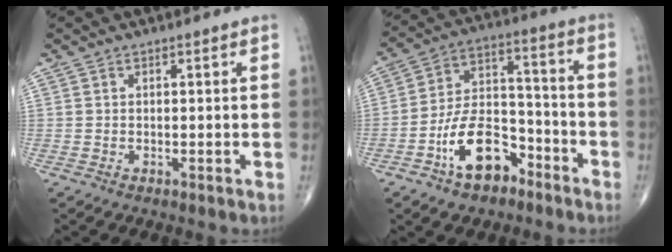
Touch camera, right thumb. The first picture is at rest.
{"total": 13.1, "force": [-7.1, 7.4, 8.1], "torque": [-0.126, 0.065, -0.128]}